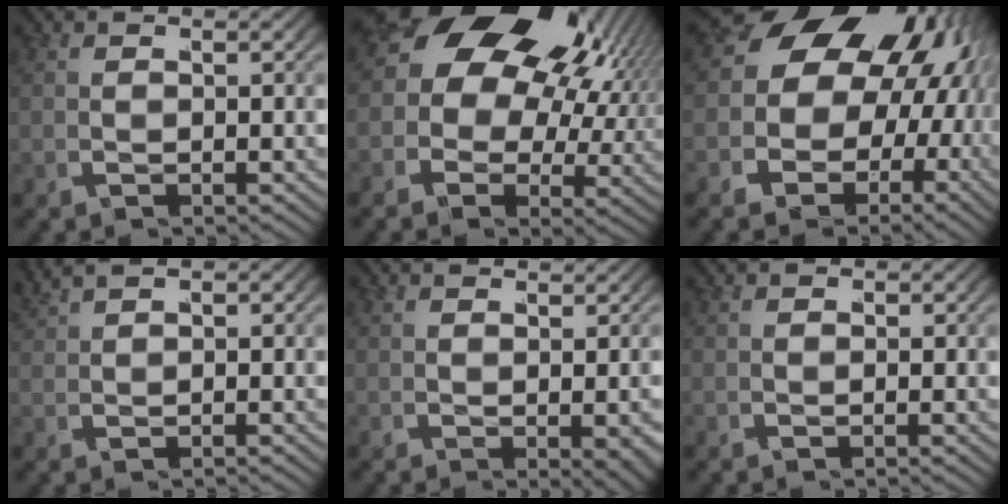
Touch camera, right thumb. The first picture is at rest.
{"total": 18.2, "force": [4.2, 12.8, 12.2], "torque": [-0.223, 0.012, 0.037]}
{"total": 18.9, "force": [2.2, 15.1, 11.1], "torque": [-0.228, -0.016, 0.014]}
{"total": 1.1, "force": [0.9, -0.1, 0.5], "torque": [-0.008, 0.010, 0.017]}
{"total": 1.5, "force": [0.3, 0.3, 1.4], "torque": [-0.017, -0.007, 0.012]}
{"total": 0.0}